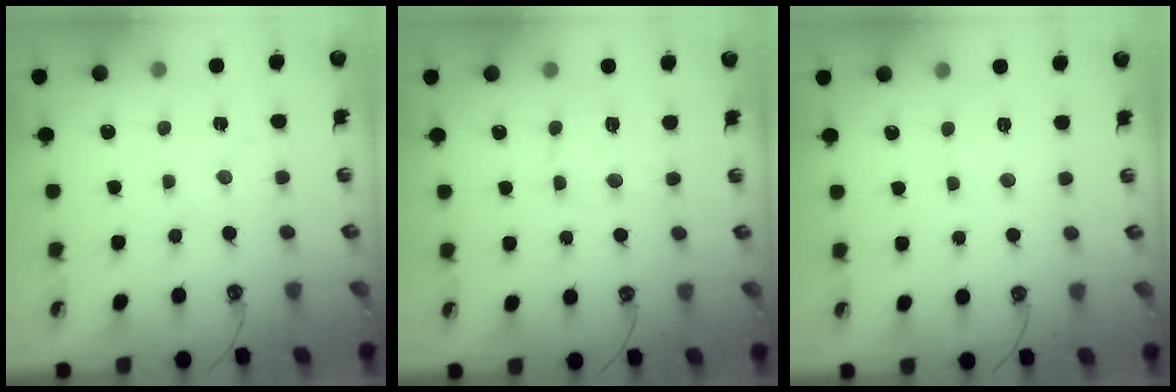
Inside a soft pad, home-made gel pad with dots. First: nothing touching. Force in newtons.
{"total": 7.4, "press": 7.3, "slide": 0.5}
{"total": 2.9, "press": 2.8, "slide": 0.5}